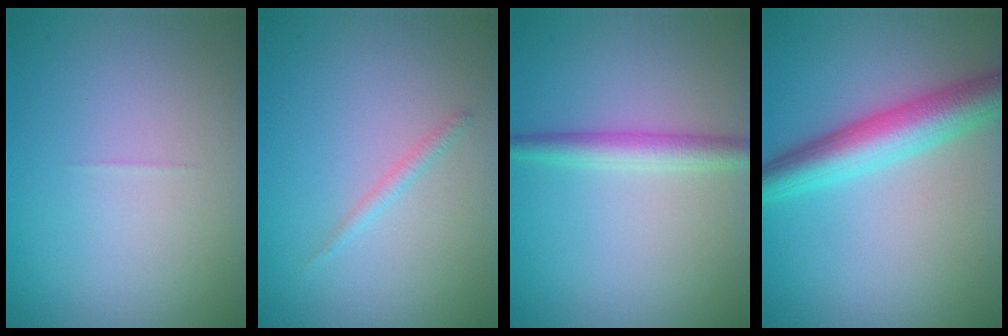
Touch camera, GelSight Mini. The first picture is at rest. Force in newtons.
{"total": 0.9, "press": 0.9, "slide": 0.0}
{"total": 2.7, "press": 2.7, "slide": 0.1}
{"total": 5.8, "press": 5.8, "slide": 0.3}